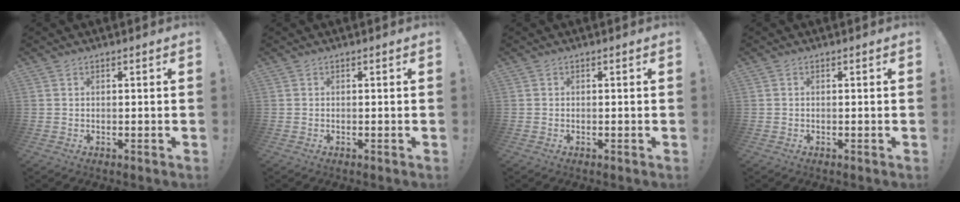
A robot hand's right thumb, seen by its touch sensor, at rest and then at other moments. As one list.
[{"total": 0.0}, {"total": 0.0}, {"total": 0.0}]